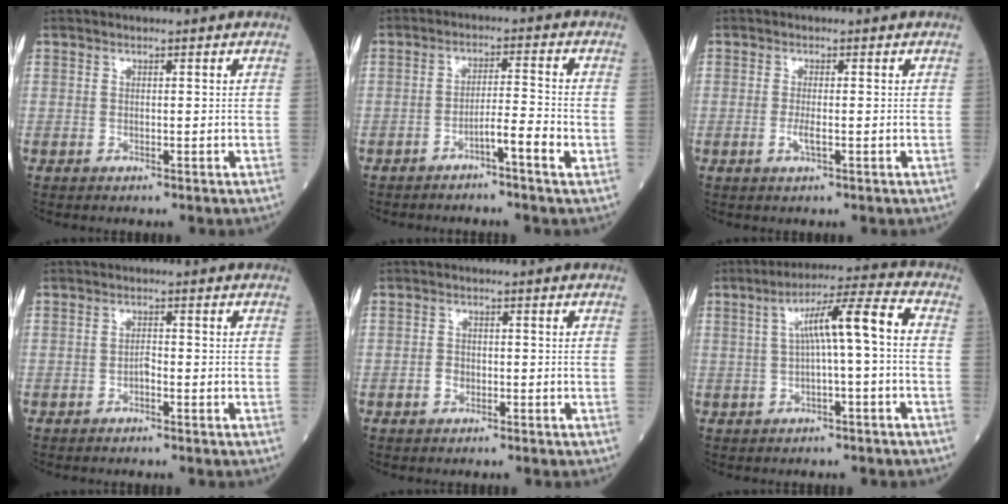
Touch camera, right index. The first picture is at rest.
{"total": 3.9, "force": [-2.3, -0.5, 3.1], "torque": [-0.047, 0.006, -0.042]}
{"total": 1.7, "force": [-0.4, 0.1, 1.7], "torque": [-0.036, -0.003, -0.006]}
{"total": 1.0, "force": [-0.7, 0.2, 0.7], "torque": [-0.013, 0.003, -0.012]}
{"total": 1.4, "force": [-0.7, 1.0, 0.7], "torque": [-0.012, 0.005, -0.010]}
{"total": 8.3, "force": [0.3, 0.2, 8.3], "torque": [-0.136, 0.030, 0.007]}